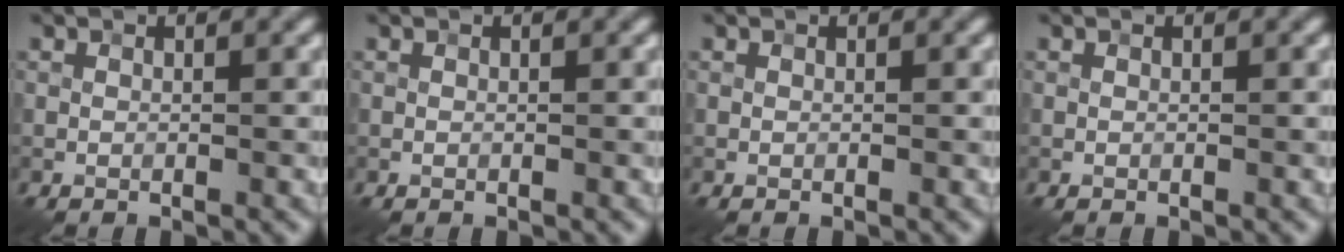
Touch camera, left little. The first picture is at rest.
{"total": 0.0}
{"total": 0.0}
{"total": 0.0}